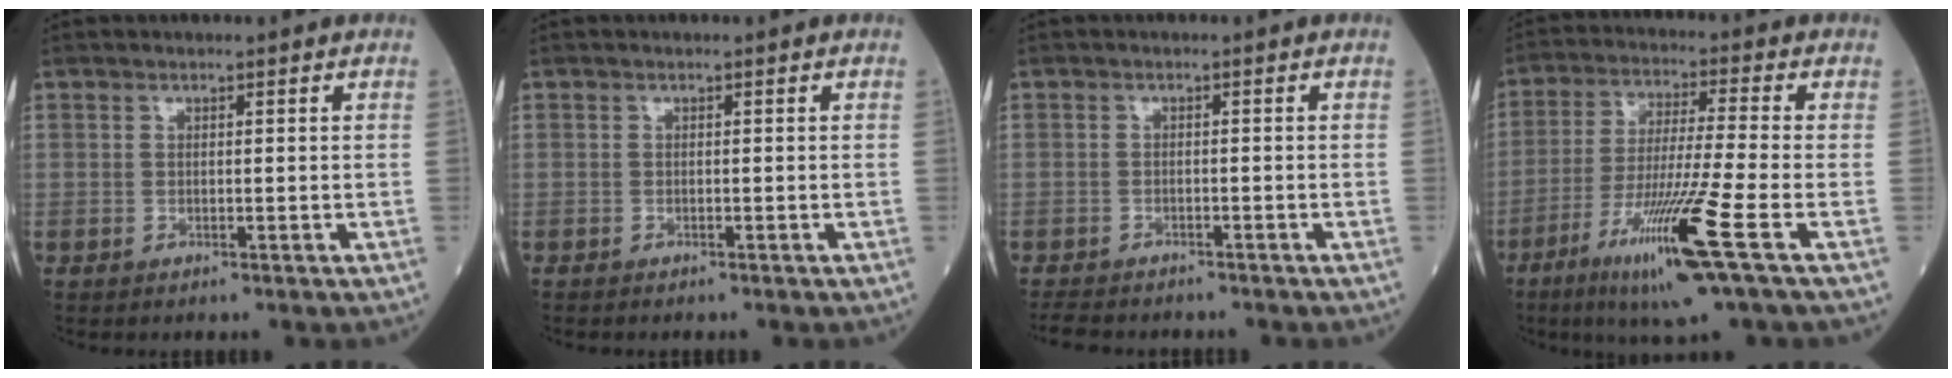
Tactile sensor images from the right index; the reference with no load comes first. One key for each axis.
{"total": 0.7, "fx": -0.7, "fy": 0.1, "fz": 0.3, "tx": -0.007, "ty": -0.002, "tz": -0.010}
{"total": 5.5, "fx": -4.9, "fy": 1.6, "fz": 1.9, "tx": -0.034, "ty": -0.010, "tz": -0.073}
{"total": 13.9, "fx": -6.3, "fy": -1.2, "fz": 12.3, "tx": -0.242, "ty": -0.034, "tz": -0.117}